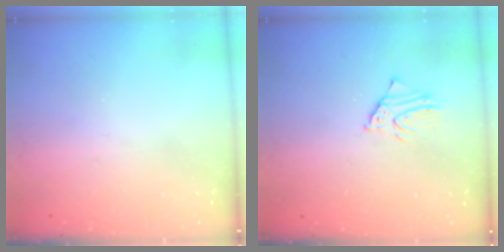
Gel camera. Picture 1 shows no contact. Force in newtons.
{"total": 2.3, "press": 2.3, "slide": 0.2}